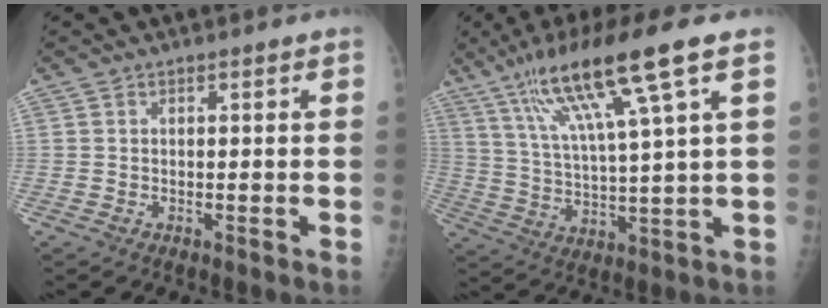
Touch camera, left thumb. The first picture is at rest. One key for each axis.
{"total": 16.5, "fx": 8.6, "fy": 1.0, "fz": 14.1, "tx": -0.265, "ty": -0.016, "tz": 0.155}